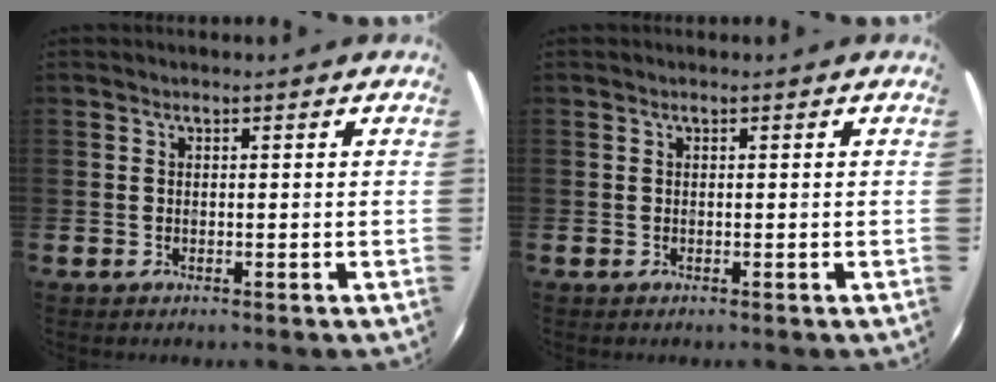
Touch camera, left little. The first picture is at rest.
{"total": 0.0}